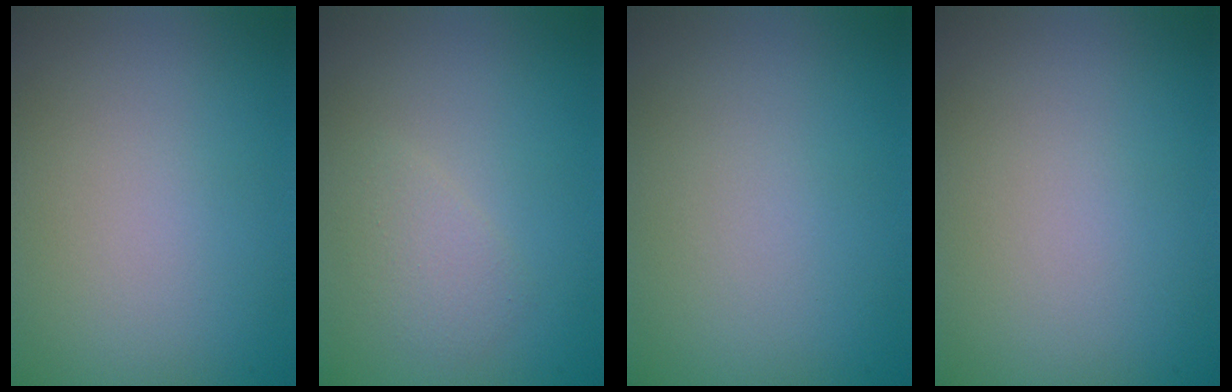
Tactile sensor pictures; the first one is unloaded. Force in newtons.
{"total": 1.6, "press": 1.6, "slide": 0.0}
{"total": 0.0}
{"total": 0.0}